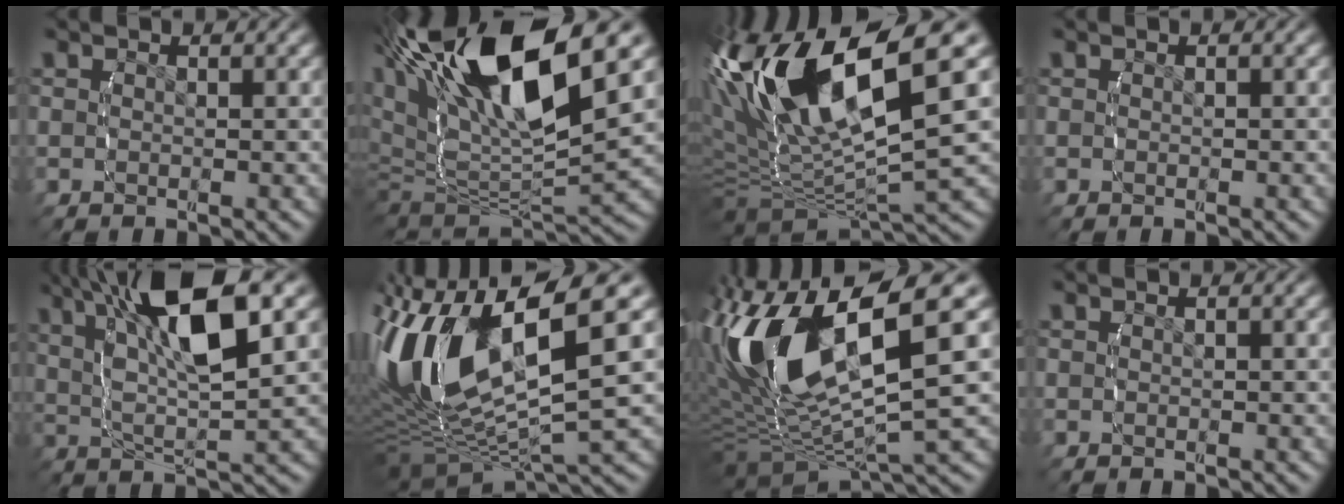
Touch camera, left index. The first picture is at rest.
{"total": 16.0, "force": [3.2, 9.7, 12.3], "torque": [-0.249, -0.006, 0.049]}
{"total": 14.9, "force": [1.8, 9.1, 11.6], "torque": [-0.266, -0.017, 0.035]}
{"total": 0.0}
{"total": 9.7, "force": [3.3, 4.5, 8.0], "torque": [-0.148, 0.022, 0.039]}
{"total": 15.8, "force": [0.4, 10.6, 11.7], "torque": [-0.259, -0.003, 0.000]}
{"total": 14.2, "force": [0.3, 8.7, 11.2], "torque": [-0.250, -0.016, 0.008]}
{"total": 0.8, "force": [-0.6, 0.1, -0.5], "torque": [0.004, 0.005, -0.014]}